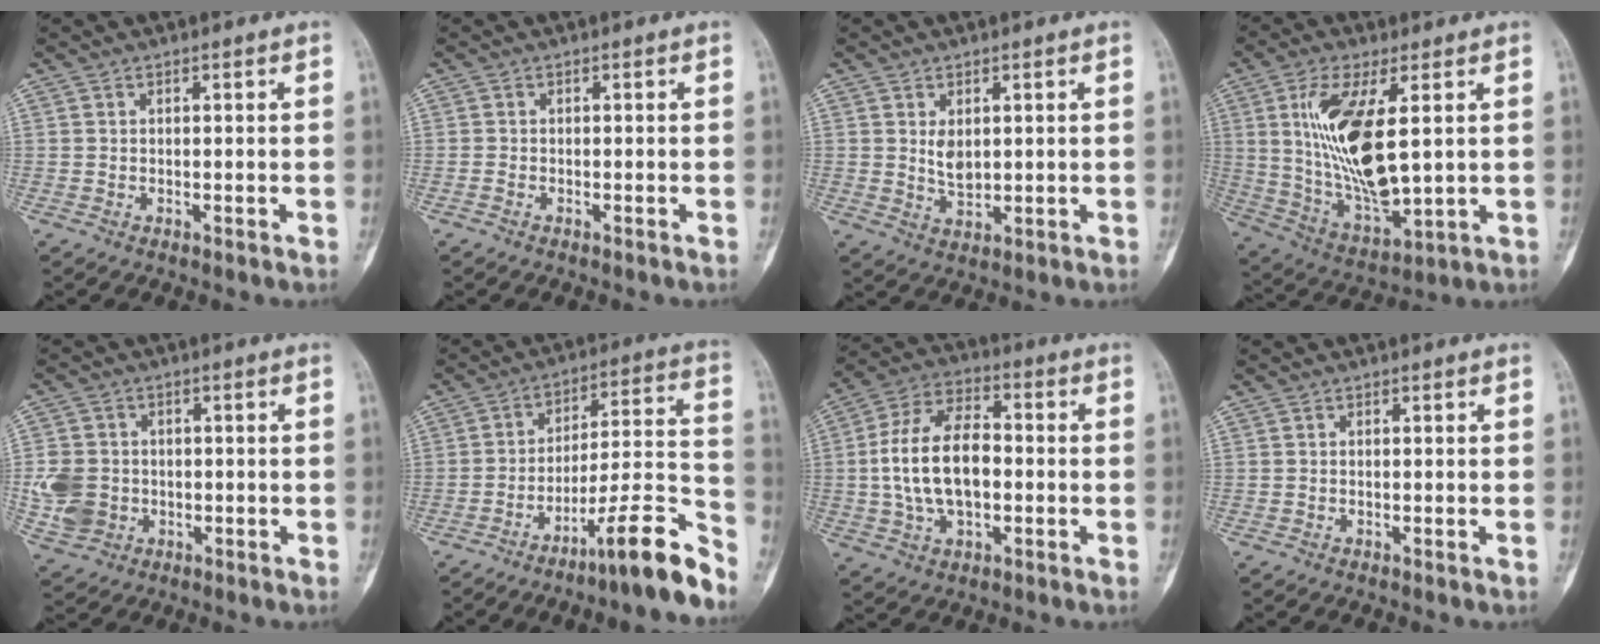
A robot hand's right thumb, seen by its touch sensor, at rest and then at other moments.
{"total": 0.6, "force": [-0.5, 0.2, 0.3], "torque": [-0.004, 0.001, -0.012]}
{"total": 3.9, "force": [1.0, 2.5, 2.9], "torque": [-0.040, -0.013, 0.025]}
{"total": 17.5, "force": [3.2, 6.6, 15.9], "torque": [-0.313, -0.024, 0.076]}
{"total": 8.6, "force": [-1.1, 7.4, 4.2], "torque": [-0.076, 0.006, -0.013]}
{"total": 15.3, "force": [-11.2, 1.0, 10.5], "torque": [-0.147, 0.101, -0.171]}
{"total": 15.6, "force": [-0.7, 9.1, 12.6], "torque": [-0.231, 0.027, -0.013]}
{"total": 0.0}